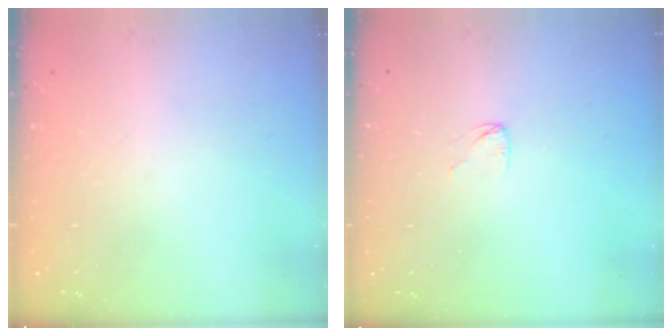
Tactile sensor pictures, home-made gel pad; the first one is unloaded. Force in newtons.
{"total": 2.8, "press": 2.8, "slide": 0.2}